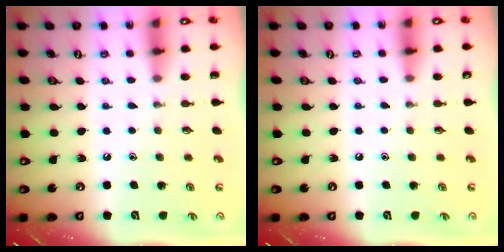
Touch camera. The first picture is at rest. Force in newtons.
{"total": 3.9, "press": 3.9, "slide": 0.6}